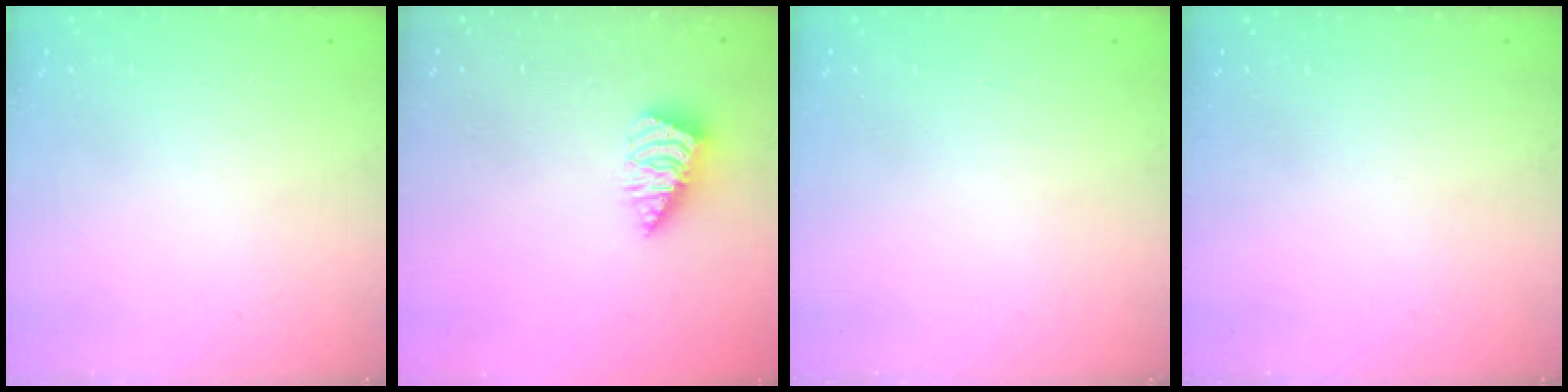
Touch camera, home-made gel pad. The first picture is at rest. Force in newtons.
{"total": 2.6, "press": 2.5, "slide": 0.3}
{"total": 0.0}
{"total": 0.0}